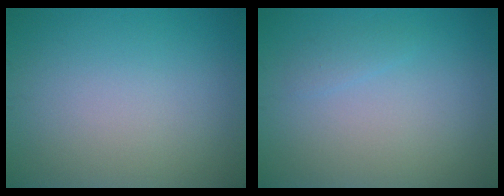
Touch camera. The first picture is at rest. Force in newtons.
{"total": 0.8, "press": 0.8, "slide": 0.0}